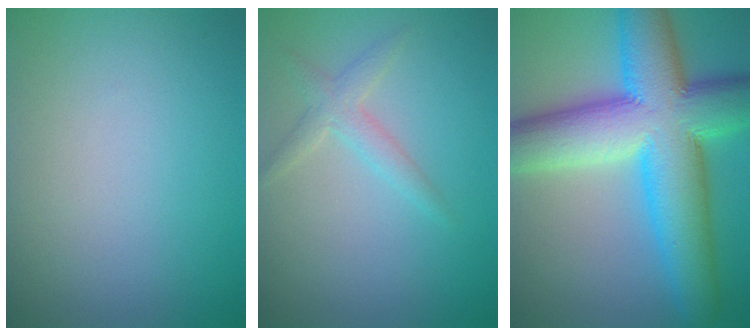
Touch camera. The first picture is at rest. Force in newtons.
{"total": 1.9, "press": 1.9, "slide": 0.1}
{"total": 14.0, "press": 14.0, "slide": 0.1}